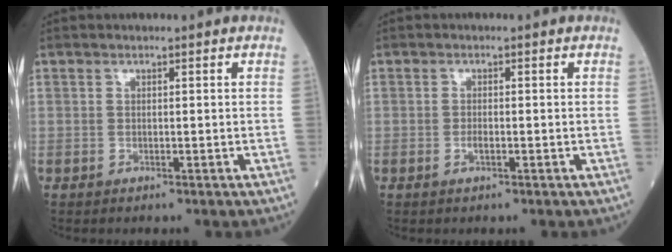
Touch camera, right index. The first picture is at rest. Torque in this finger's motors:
{"motor_torque": [0.23, -0.19, 0.13, 0.04]}